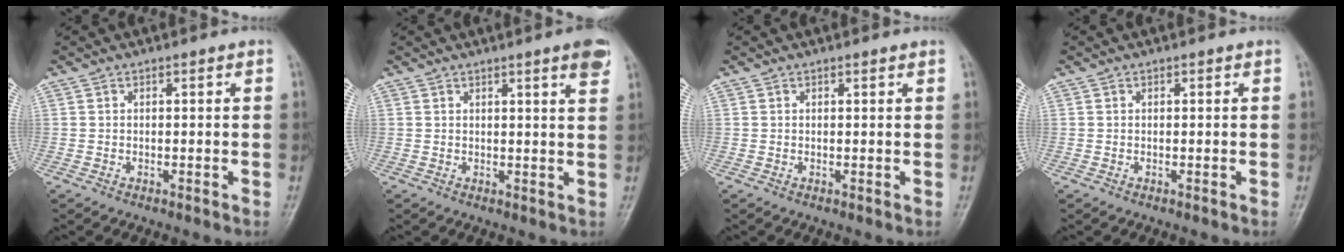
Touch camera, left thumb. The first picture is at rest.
{"total": 4.2, "force": [2.5, 0.2, 3.3], "torque": [-0.037, -0.012, 0.030]}
{"total": 0.6, "force": [0.5, -0.1, 0.4], "torque": [-0.011, -0.002, 0.008]}
{"total": 0.0}